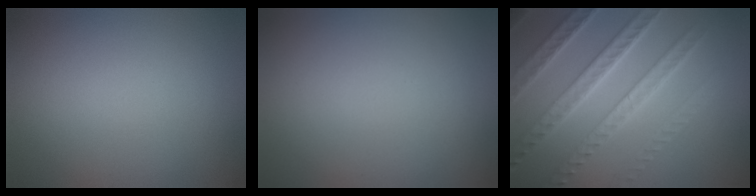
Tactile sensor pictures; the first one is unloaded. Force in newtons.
{"total": 0.0}
{"total": 7.7, "press": 5.6, "slide": 5.2}